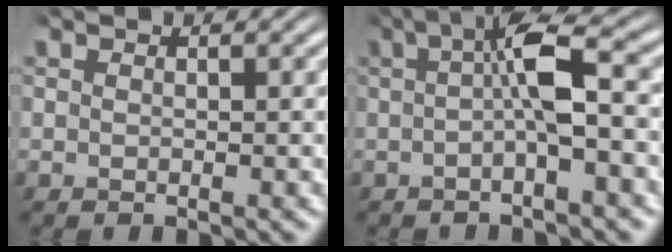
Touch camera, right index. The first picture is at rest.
{"total": 5.3, "force": [1.0, 1.0, 5.1], "torque": [-0.081, 0.015, 0.008]}